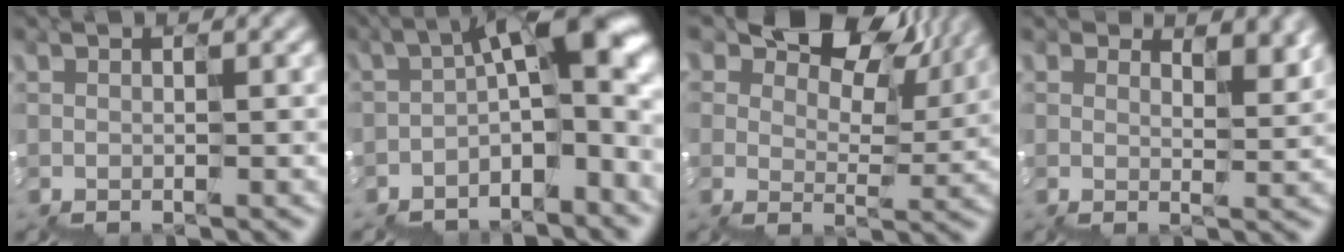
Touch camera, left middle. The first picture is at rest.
{"total": 8.7, "force": [-2.1, 3.3, 7.8], "torque": [-0.139, 0.008, -0.042]}
{"total": 8.1, "force": [5.7, 4.7, 3.3], "torque": [-0.054, -0.006, 0.103]}
{"total": 3.3, "force": [2.0, 1.6, 2.0], "torque": [-0.010, 0.004, 0.030]}